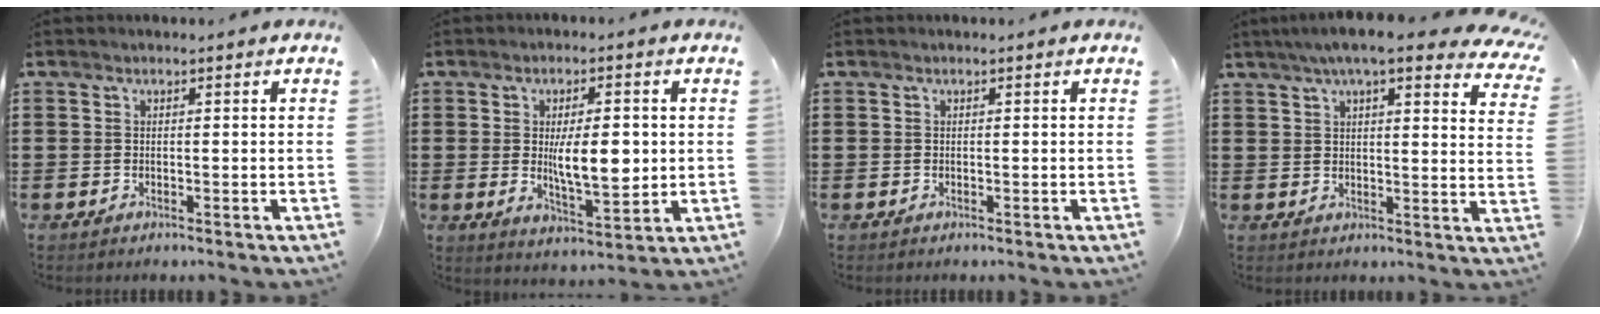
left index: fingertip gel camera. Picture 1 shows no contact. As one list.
[{"total": 8.3, "force": [0.5, 3.2, 7.7], "torque": [-0.123, -0.005, 0.002]}, {"total": 0.0}, {"total": 7.7, "force": [6.2, 0.3, 4.6], "torque": [-0.101, -0.015, 0.106]}]